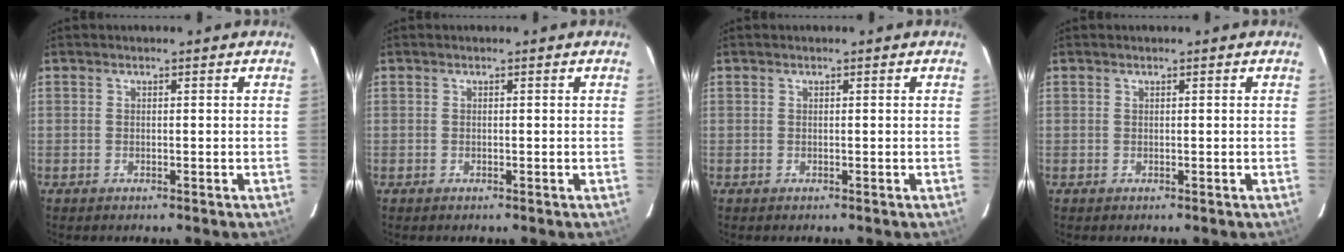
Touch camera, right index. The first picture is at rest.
{"total": 0.0}
{"total": 0.0}
{"total": 0.0}